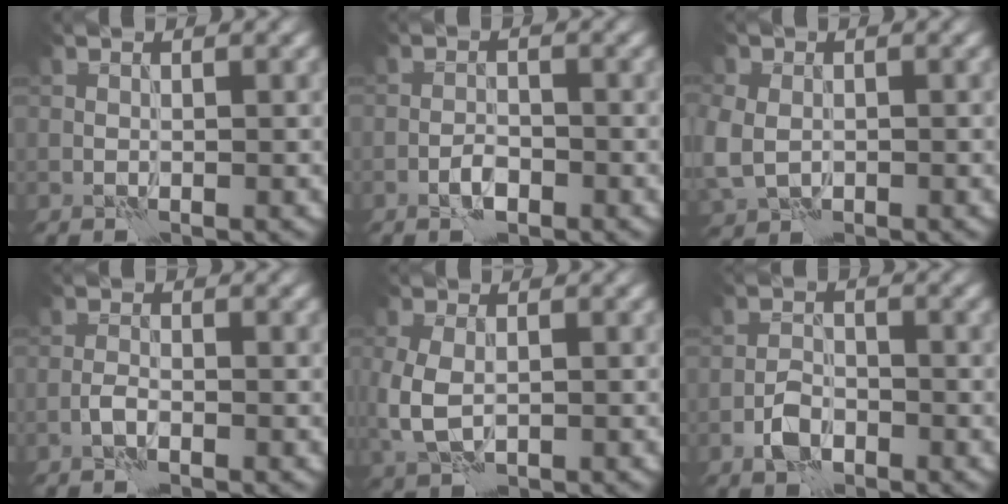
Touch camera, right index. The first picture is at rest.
{"total": 1.7, "force": [-1.0, 0.7, 1.1], "torque": [-0.018, 0.004, -0.022]}
{"total": 5.0, "force": [-0.8, 4.0, 2.9], "torque": [-0.079, -0.012, -0.006]}
{"total": 1.0, "force": [-0.7, 0.2, 0.7], "torque": [-0.018, 0.004, -0.017]}
{"total": 4.0, "force": [-0.3, 2.7, 3.0], "torque": [-0.083, -0.011, -0.004]}
{"total": 2.7, "force": [-1.5, 1.6, 1.6], "torque": [-0.027, 0.006, -0.033]}